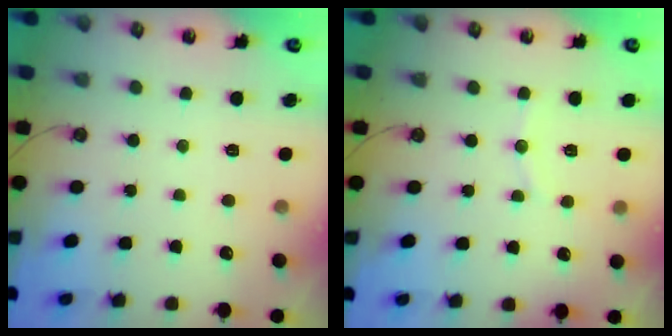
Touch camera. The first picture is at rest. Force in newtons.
{"total": 4.9, "press": 4.8, "slide": 0.9}